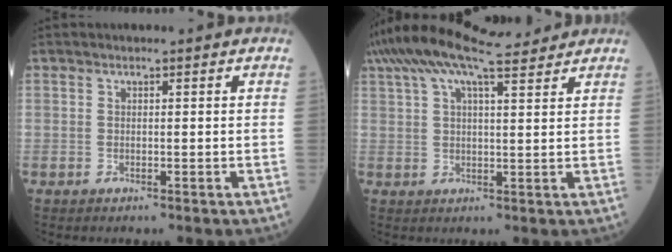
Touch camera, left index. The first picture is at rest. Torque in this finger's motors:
{"motor_torque": [1.02, -1.12, 0.48, 0.21]}